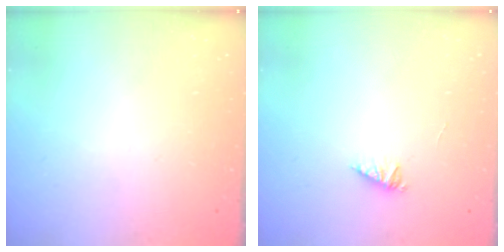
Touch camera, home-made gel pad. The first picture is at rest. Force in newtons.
{"total": 2.1, "press": 2.0, "slide": 0.4}